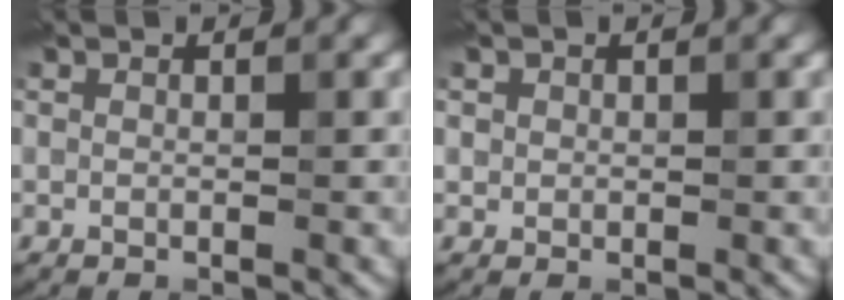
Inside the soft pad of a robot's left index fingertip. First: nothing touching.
{"total": 0.7, "force": [0.2, 0.7, 0.0], "torque": [0.001, -0.006, 0.005]}